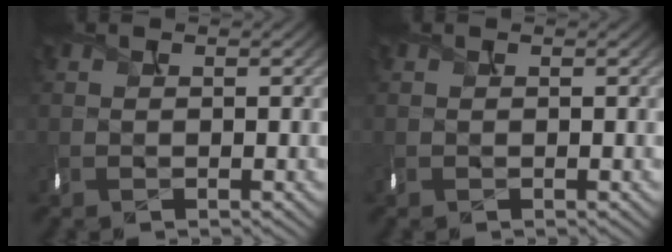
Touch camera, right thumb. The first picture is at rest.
{"total": 0.0}